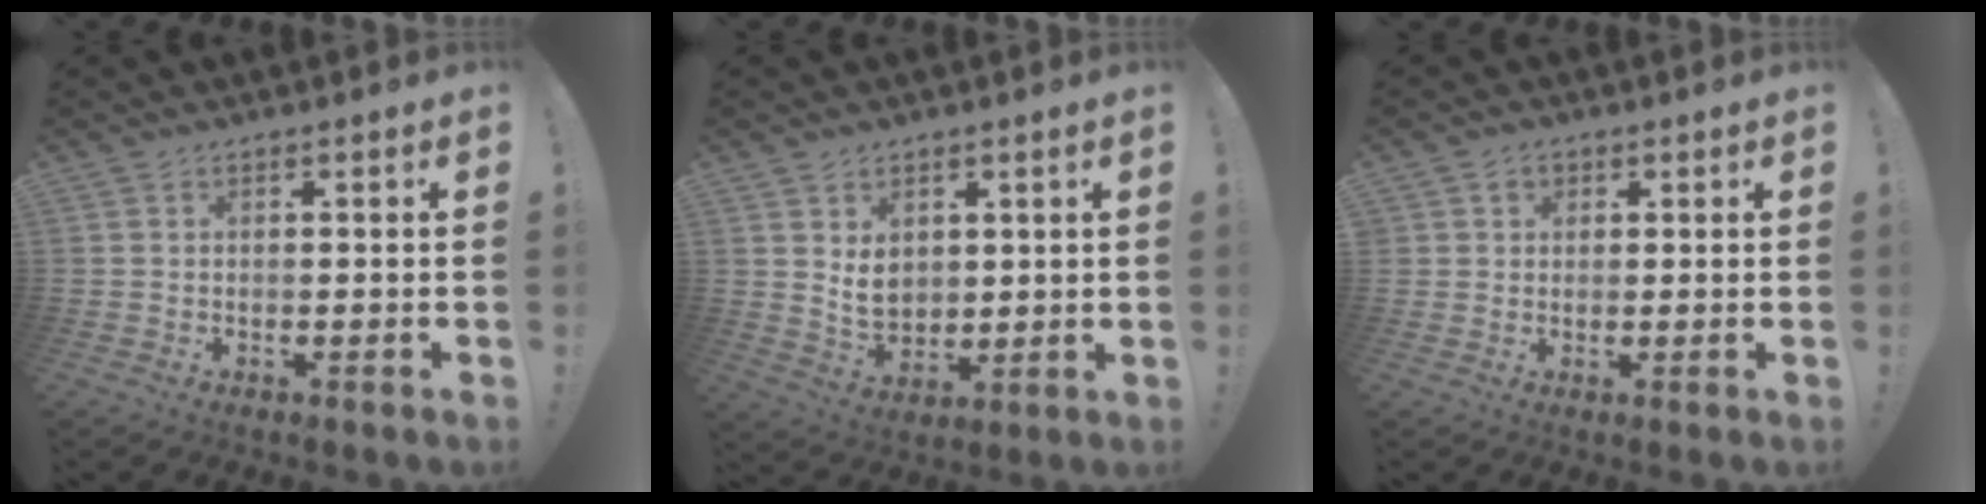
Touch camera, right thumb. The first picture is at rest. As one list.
[{"total": 7.3, "force": [2.5, 6.0, 3.2], "torque": [-0.037, -0.017, 0.050]}, {"total": 2.6, "force": [1.2, 2.3, 0.5], "torque": [-0.006, -0.002, 0.020]}]